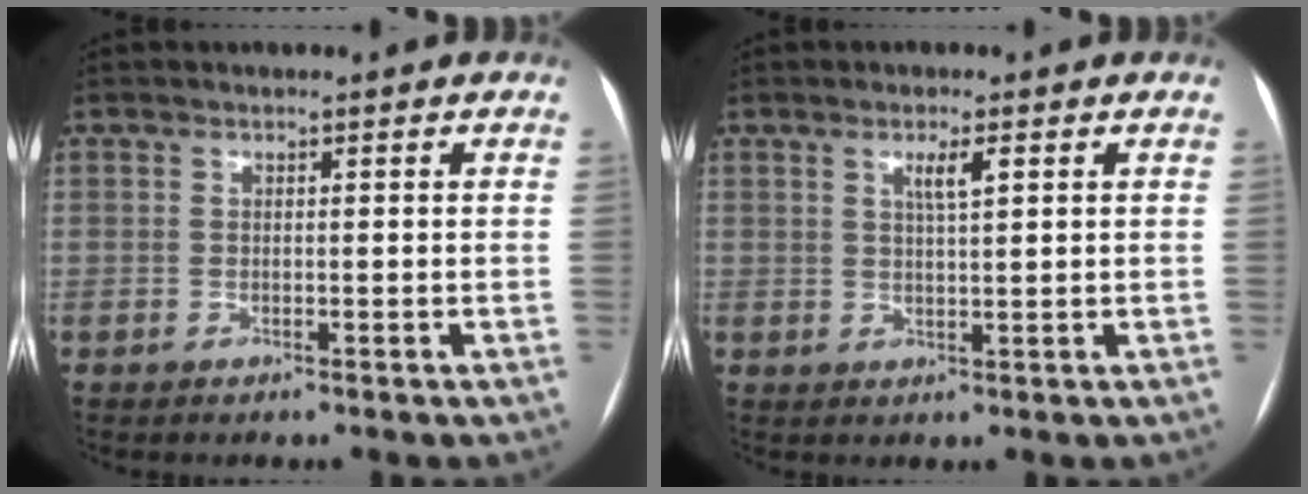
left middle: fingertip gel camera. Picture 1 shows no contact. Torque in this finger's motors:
{"motor_torque": [0.15, -0.15, 0.03, 0.01]}